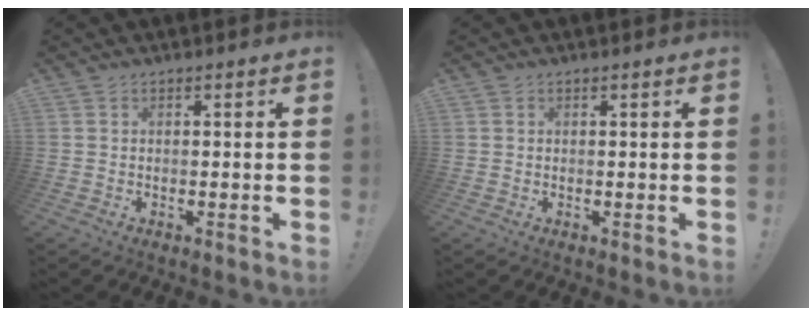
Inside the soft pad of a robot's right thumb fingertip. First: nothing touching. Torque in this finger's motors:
{"motor_torque": [-0.41, 0.67, -0.53, 0.53, 0.00]}